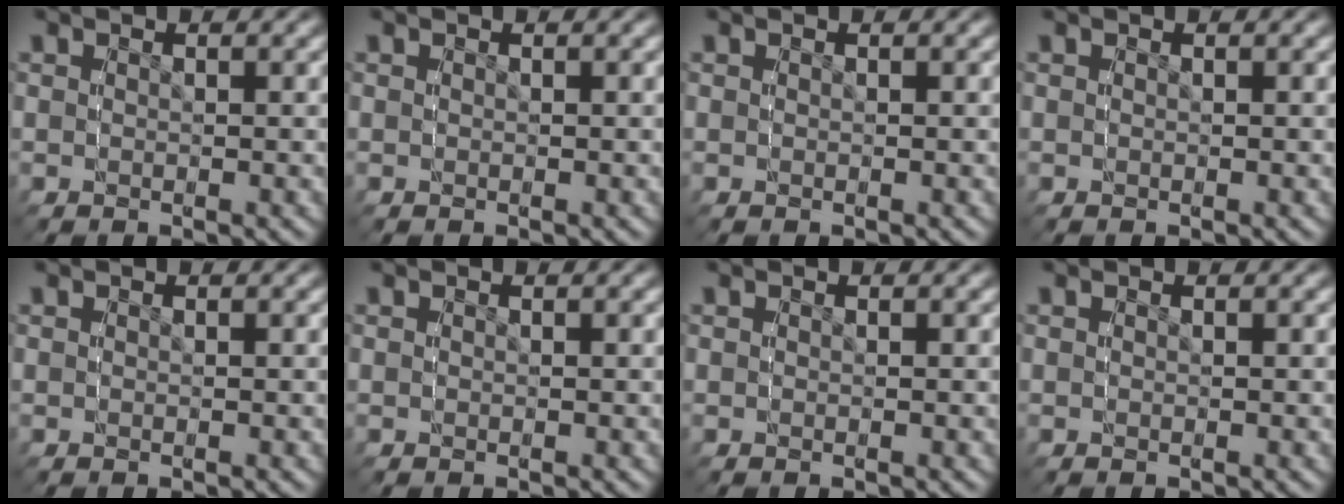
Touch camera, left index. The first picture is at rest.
{"total": 0.0}
{"total": 0.0}
{"total": 0.0}
{"total": 0.0}
{"total": 0.0}
{"total": 0.0}
{"total": 0.0}